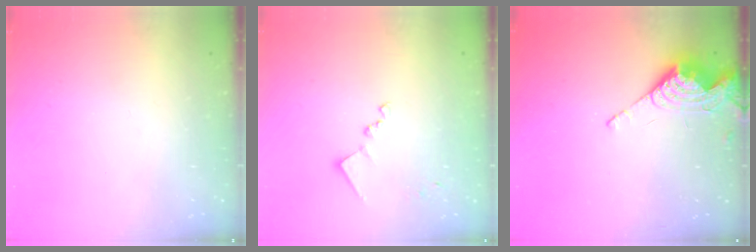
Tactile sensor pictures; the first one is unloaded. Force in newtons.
{"total": 9.9, "press": 9.8, "slide": 0.7}
{"total": 9.0, "press": 9.0, "slide": 0.4}